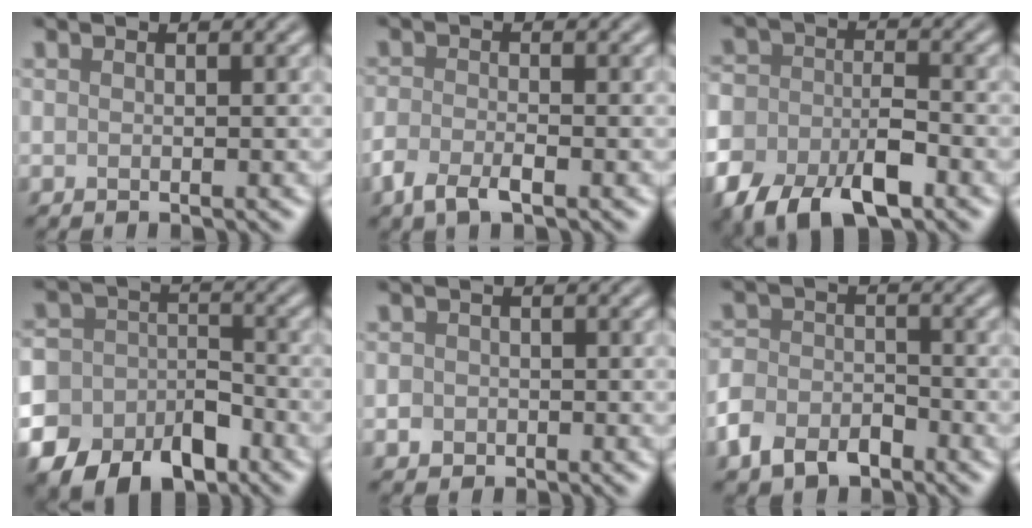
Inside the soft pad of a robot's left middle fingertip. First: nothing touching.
{"total": 2.8, "force": [-1.7, 1.1, 2.0], "torque": [-0.047, -0.004, -0.037]}
{"total": 7.8, "force": [-4.7, 4.0, 4.8], "torque": [-0.084, -0.006, -0.084]}
{"total": 13.4, "force": [-8.2, 9.6, 4.5], "torque": [-0.073, -0.051, -0.149]}
{"total": 1.2, "force": [-0.4, 1.1, 0.3], "torque": [0.000, -0.004, -0.008]}
{"total": 4.4, "force": [-2.8, 2.8, 2.0], "torque": [-0.041, -0.003, -0.063]}